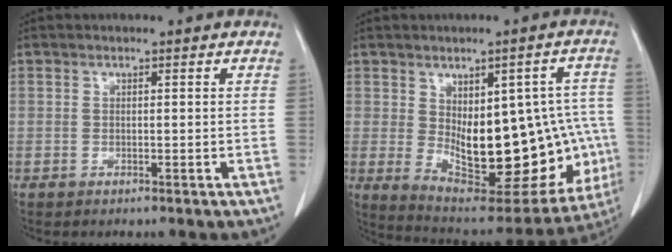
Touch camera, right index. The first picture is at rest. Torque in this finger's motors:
{"motor_torque": [1.59, -0.48, 0.44, 0.17]}